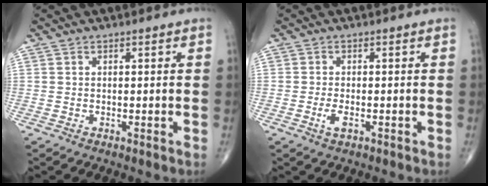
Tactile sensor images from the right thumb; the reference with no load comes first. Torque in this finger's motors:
{"motor_torque": [-0.20, 0.05, 0.16, 0.17, 0.09]}